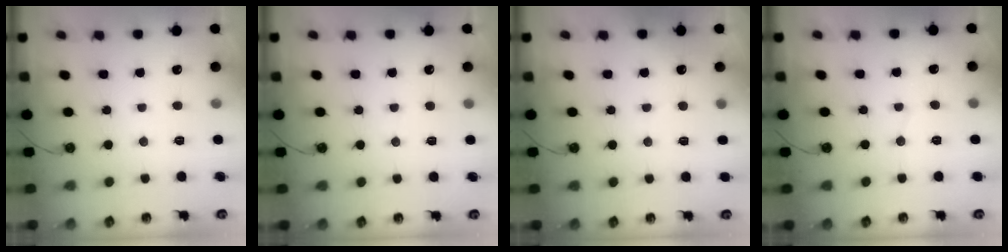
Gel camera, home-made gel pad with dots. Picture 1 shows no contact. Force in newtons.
{"total": 4.5, "press": 4.5, "slide": 0.4}
{"total": 3.4, "press": 3.1, "slide": 1.3}
{"total": 2.5, "press": 2.5, "slide": 0.3}